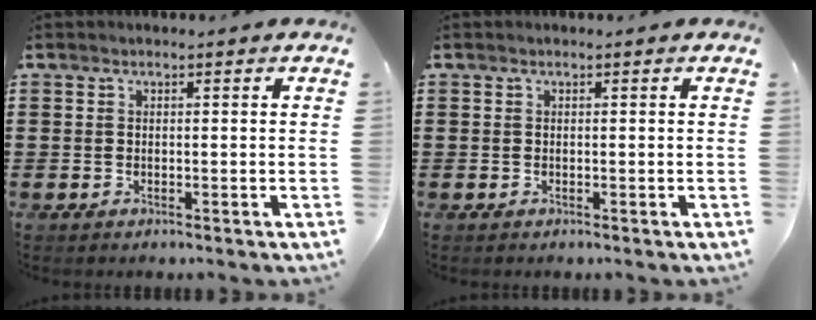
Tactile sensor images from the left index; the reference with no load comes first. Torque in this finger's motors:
{"motor_torque": [-0.02, 0.02, 0.00, -0.01]}